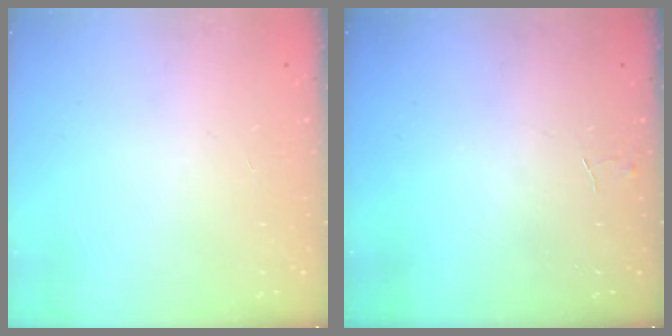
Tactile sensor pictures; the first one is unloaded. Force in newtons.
{"total": 4.0, "press": 4.0, "slide": 0.3}